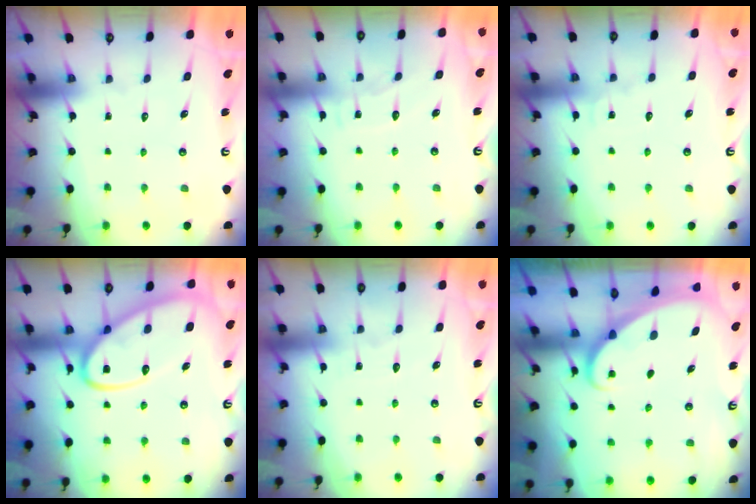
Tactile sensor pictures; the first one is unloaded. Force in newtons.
{"total": 5.3, "press": 5.3, "slide": 0.5}
{"total": 6.1, "press": 6.1, "slide": 0.5}
{"total": 14.3, "press": 14.3, "slide": 1.3}
{"total": 2.6, "press": 2.6, "slide": 0.3}
{"total": 1.8, "press": 1.8, "slide": 0.1}